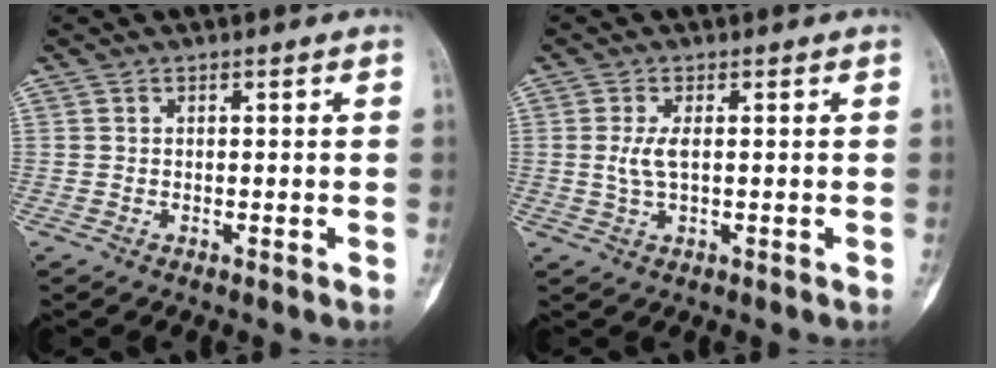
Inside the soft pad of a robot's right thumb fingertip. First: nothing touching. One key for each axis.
{"total": 3.2, "fx": 0.3, "fy": 1.1, "fz": 3.0, "tx": -0.076, "ty": -0.001, "tz": 0.008}